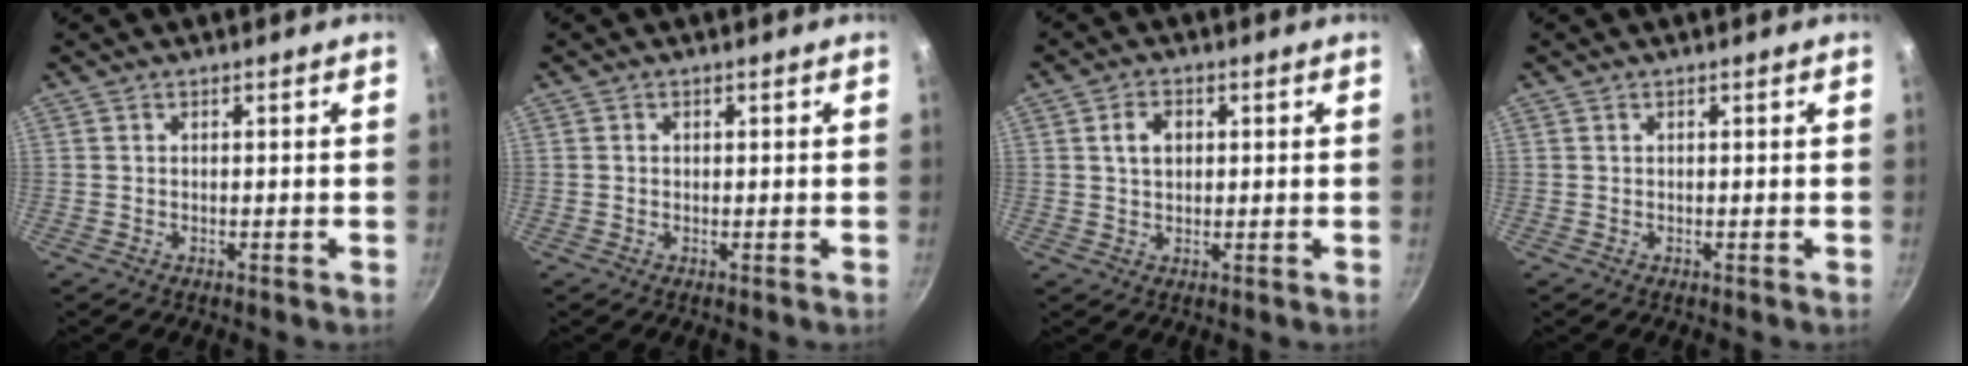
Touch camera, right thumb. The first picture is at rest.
{"total": 0.6, "force": [0.1, 0.6, 0.3], "torque": [-0.002, 0.004, 0.001]}
{"total": 4.2, "force": [1.0, 2.9, 2.8], "torque": [-0.034, 0.003, 0.017]}
{"total": 0.0}